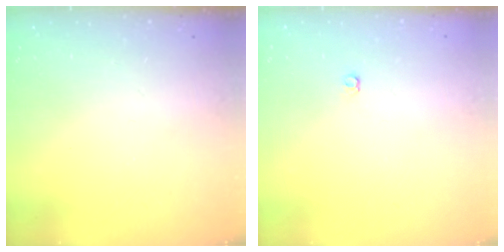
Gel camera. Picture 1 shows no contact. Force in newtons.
{"total": 3.6, "press": 3.5, "slide": 0.6}